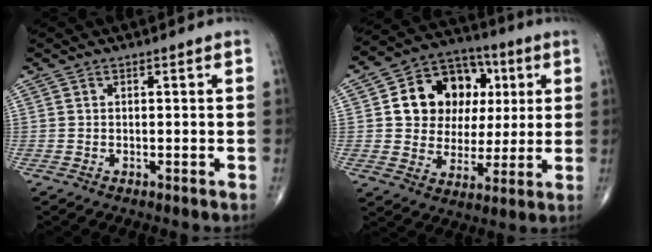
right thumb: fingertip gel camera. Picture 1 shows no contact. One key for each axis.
{"total": 16.6, "fx": 3.7, "fy": 13.2, "fz": 9.2, "tx": -0.102, "ty": 0.012, "tz": 0.064}